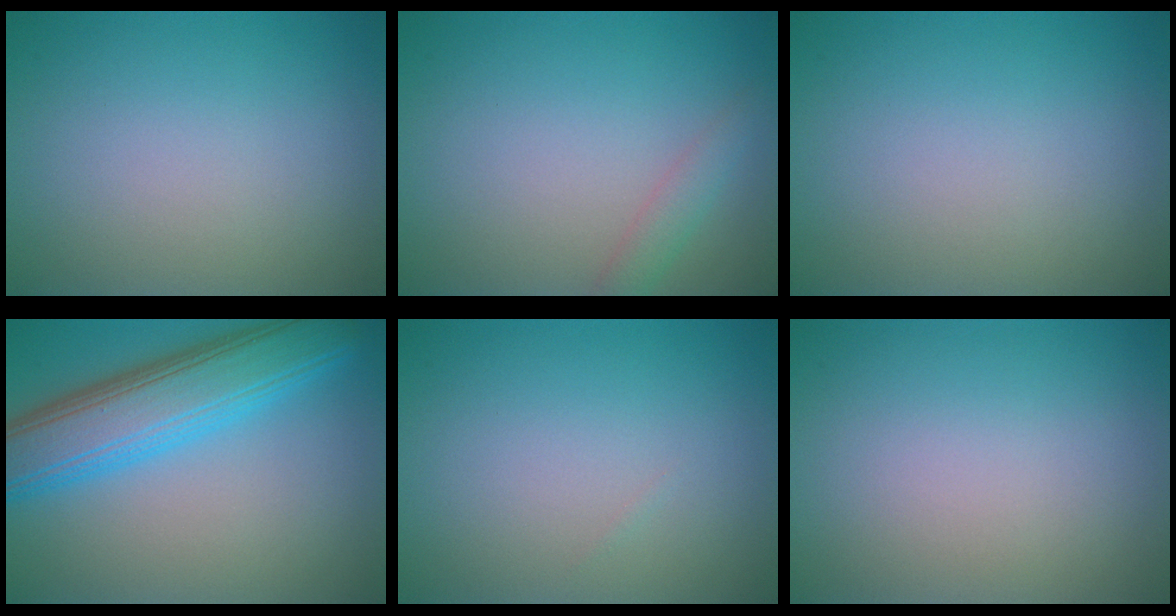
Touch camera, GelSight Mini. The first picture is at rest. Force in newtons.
{"total": 1.6, "press": 1.6, "slide": 0.0}
{"total": 0.0}
{"total": 8.4, "press": 8.3, "slide": 0.2}
{"total": 0.0}
{"total": 0.0}